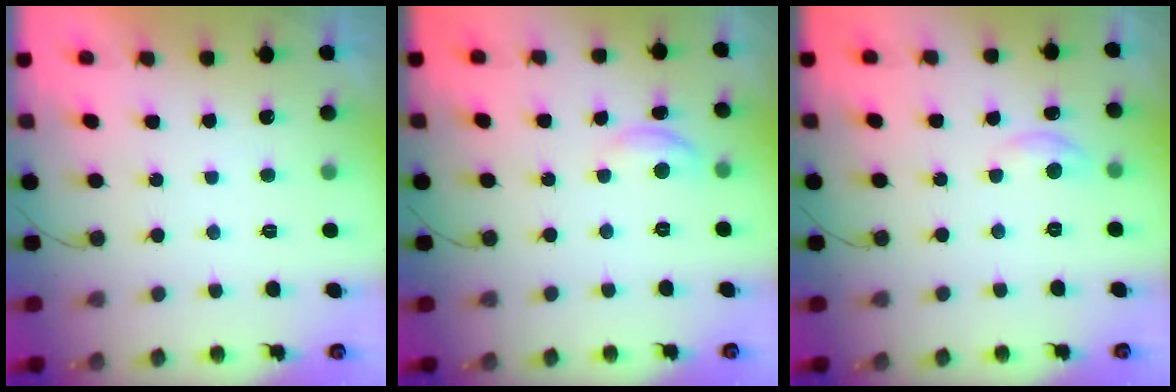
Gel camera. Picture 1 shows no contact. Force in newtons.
{"total": 5.6, "press": 5.6, "slide": 0.4}
{"total": 3.8, "press": 3.8, "slide": 0.5}